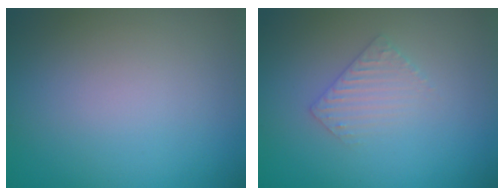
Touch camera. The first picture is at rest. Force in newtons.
{"total": 1.9, "press": 1.9, "slide": 0.5}